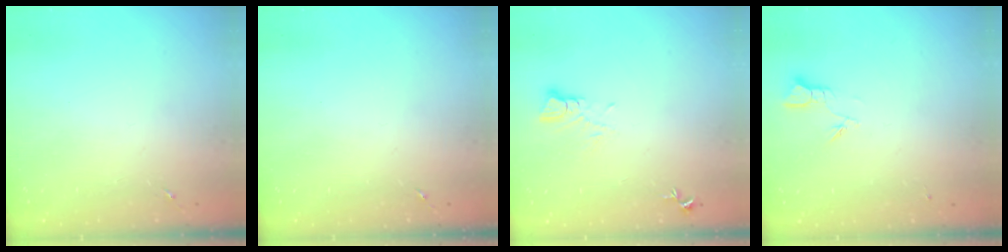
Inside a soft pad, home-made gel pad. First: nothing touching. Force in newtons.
{"total": 0.0}
{"total": 3.5, "press": 3.4, "slide": 0.3}
{"total": 2.7, "press": 2.7, "slide": 0.3}